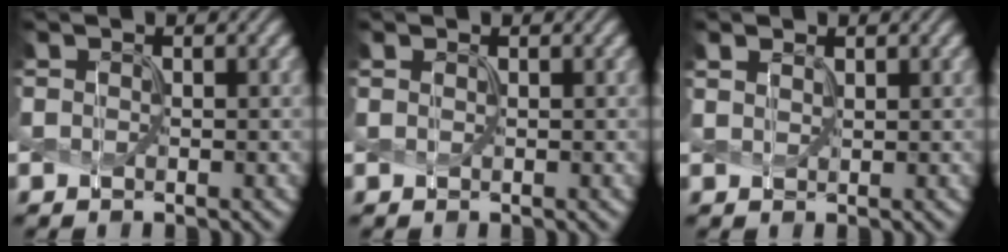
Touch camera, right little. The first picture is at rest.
{"total": 0.0}
{"total": 1.1, "force": [0.9, 0.5, 0.5], "torque": [-0.016, 0.001, 0.021]}